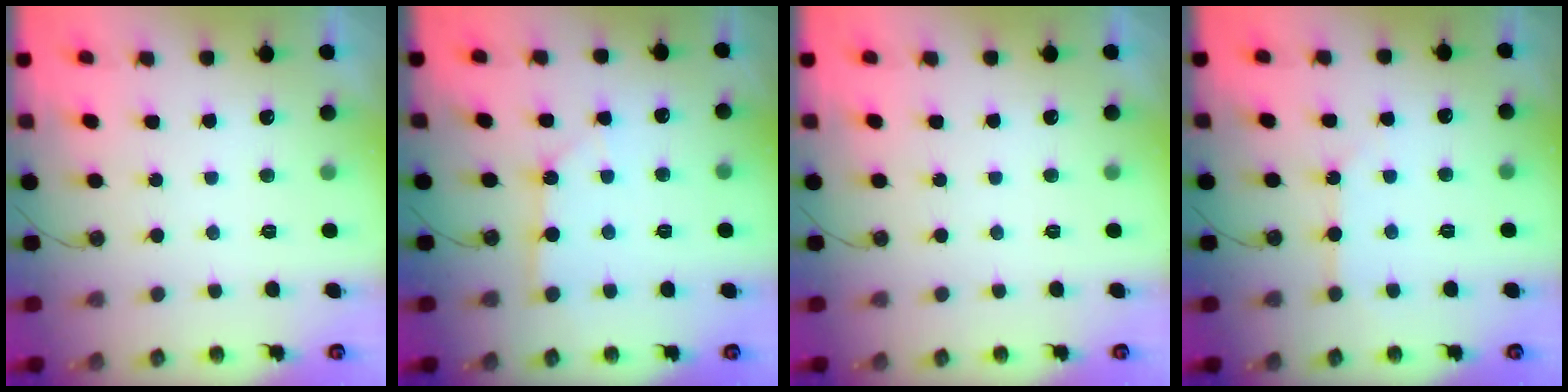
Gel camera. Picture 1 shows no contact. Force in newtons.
{"total": 3.5, "press": 3.5, "slide": 0.3}
{"total": 0.0}
{"total": 3.1, "press": 3.1, "slide": 0.5}